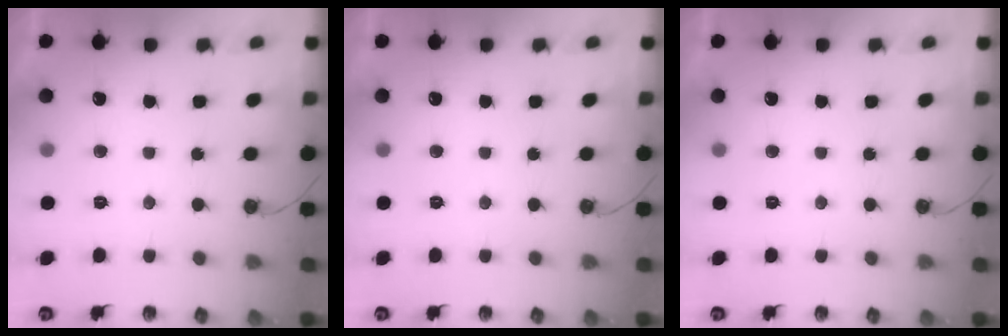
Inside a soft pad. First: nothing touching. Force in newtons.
{"total": 0.0}
{"total": 0.0}